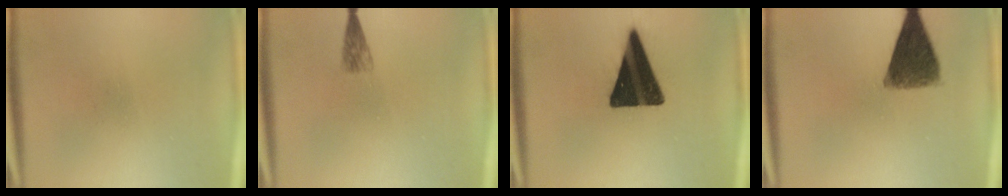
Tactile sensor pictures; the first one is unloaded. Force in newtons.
{"total": 2.0}
{"total": 17.9}
{"total": 9.3}